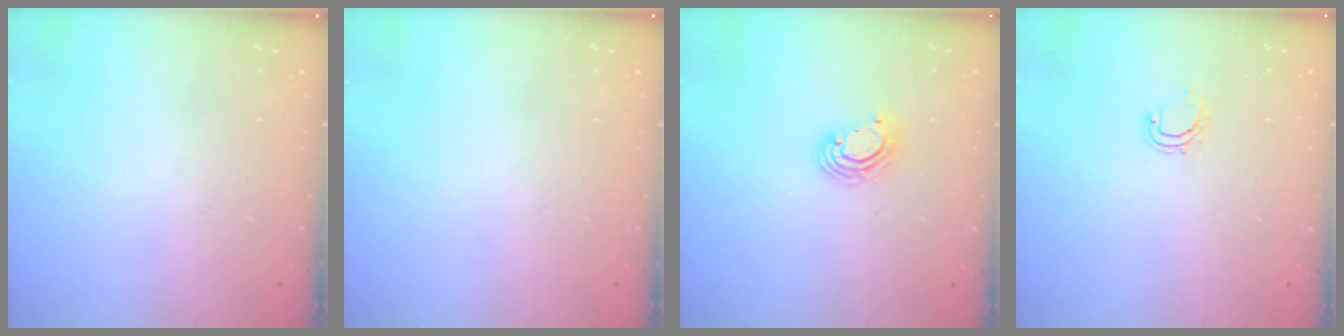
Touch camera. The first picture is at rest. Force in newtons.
{"total": 0.0}
{"total": 3.6, "press": 3.6, "slide": 0.2}
{"total": 4.3, "press": 4.2, "slide": 0.6}